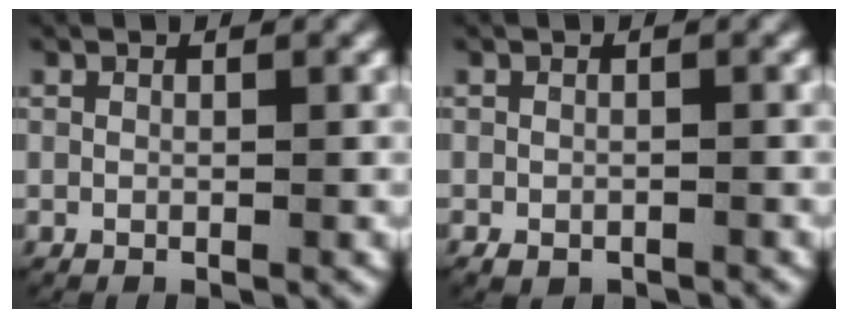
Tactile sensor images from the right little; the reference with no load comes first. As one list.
[{"total": 1.3, "force": [-1.0, 0.7, 0.4], "torque": [-0.011, -0.008, -0.012]}]